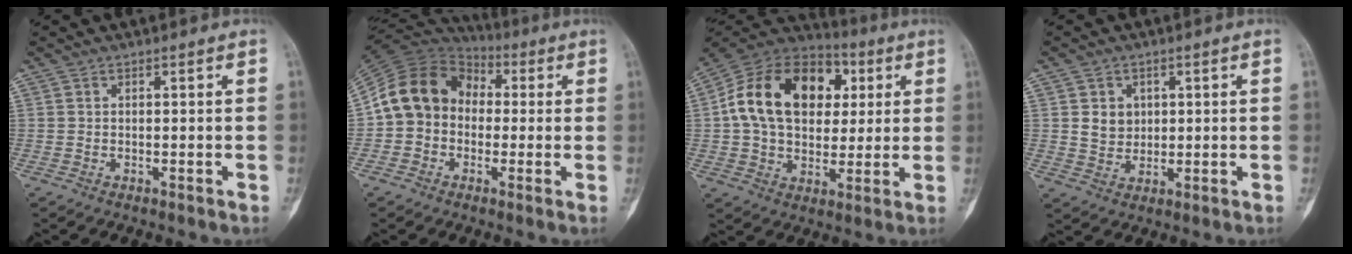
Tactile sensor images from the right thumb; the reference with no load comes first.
{"total": 13.6, "force": [0.2, 11.3, 7.5], "torque": [-0.117, 0.039, -0.011]}
{"total": 22.3, "force": [4.3, 15.5, 15.5], "torque": [-0.249, 0.019, 0.067]}
{"total": 4.7, "force": [1.1, 4.0, 2.2], "torque": [-0.015, -0.006, 0.025]}